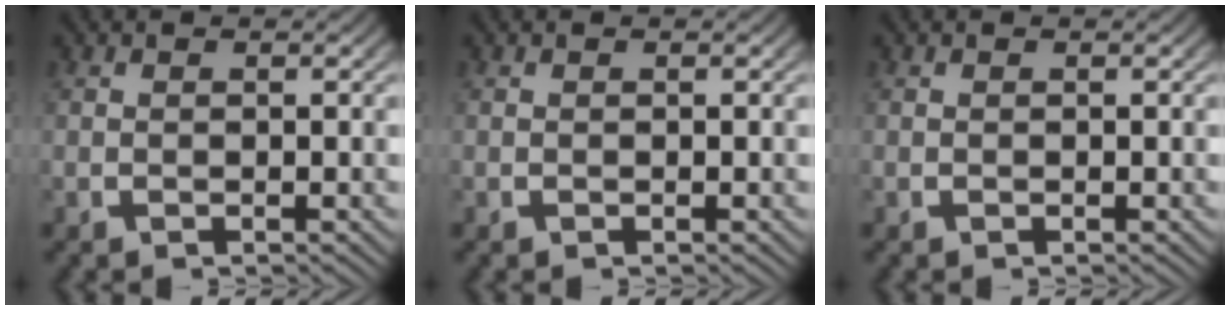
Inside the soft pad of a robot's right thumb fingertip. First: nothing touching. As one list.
[{"total": 0.0}, {"total": 0.0}]